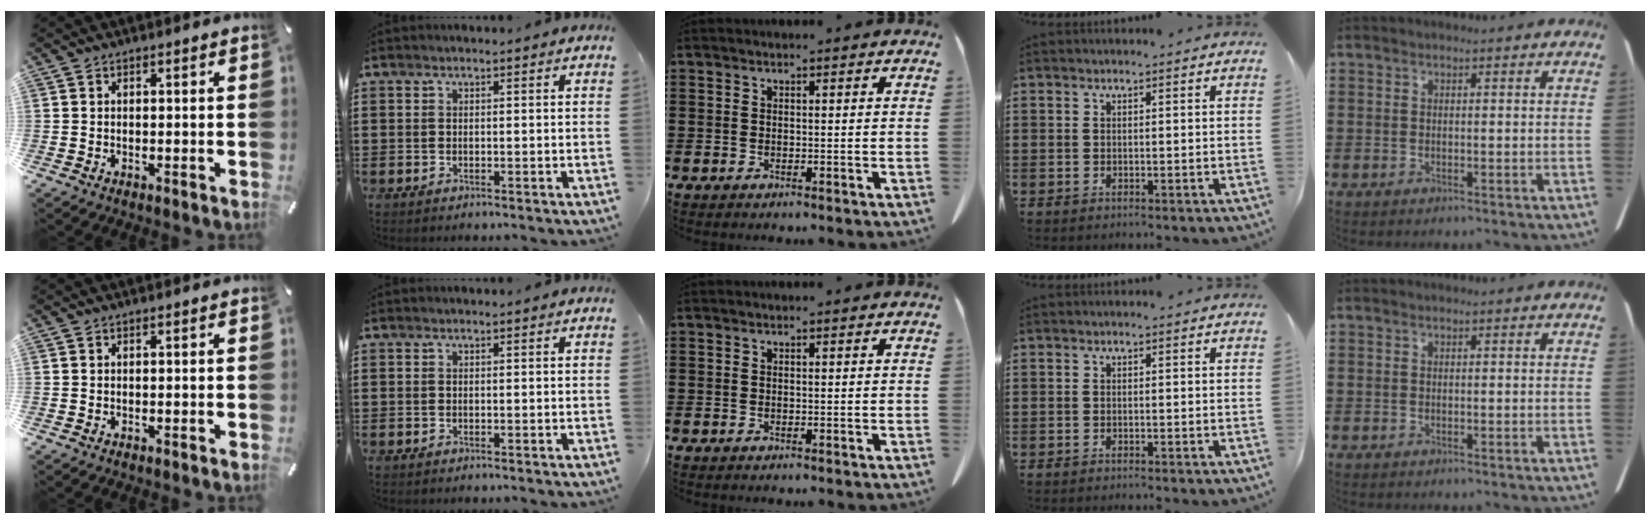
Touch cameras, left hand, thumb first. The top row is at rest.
{"ring": {"total": 0.6, "force": [-0.5, 0.0, 0.2], "torque": [-0.005, -0.003, -0.010]}}